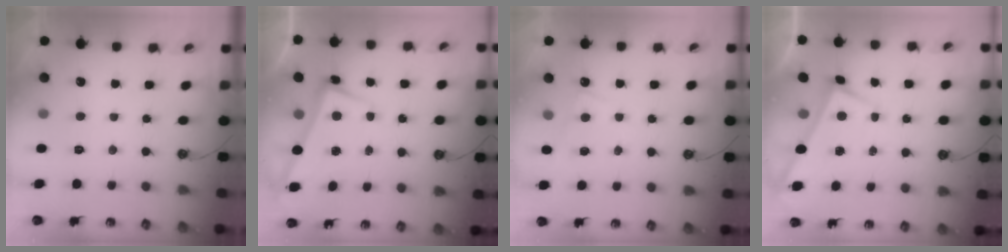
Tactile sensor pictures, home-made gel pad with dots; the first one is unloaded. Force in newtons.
{"total": 2.7, "press": 2.6, "slide": 0.7}
{"total": 2.2, "press": 2.2, "slide": 0.2}
{"total": 3.3, "press": 3.3, "slide": 0.2}